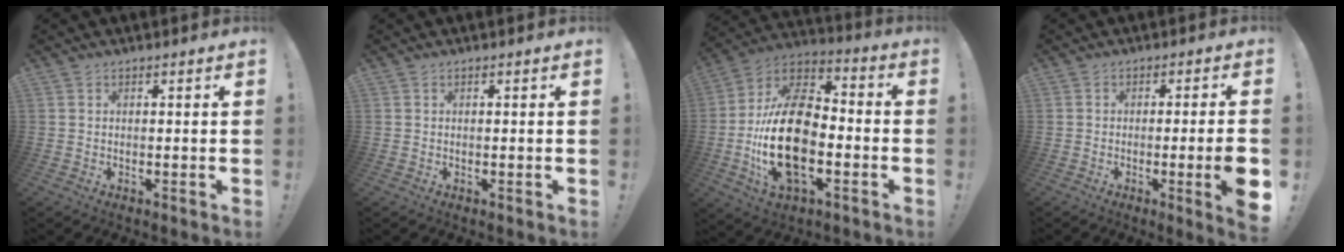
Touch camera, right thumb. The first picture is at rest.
{"total": 0.0}
{"total": 23.7, "force": [-4.6, 13.9, 18.6], "torque": [-0.350, 0.022, -0.072]}
{"total": 8.2, "force": [-2.1, 0.3, 8.0], "torque": [-0.122, 0.000, -0.032]}